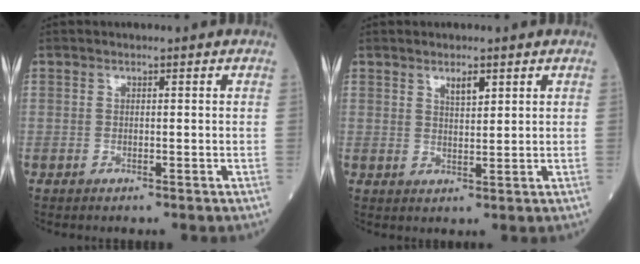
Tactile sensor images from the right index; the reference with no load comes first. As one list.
[{"total": 2.4, "force": [1.6, 0.6, 1.7], "torque": [-0.034, -0.003, 0.030]}]